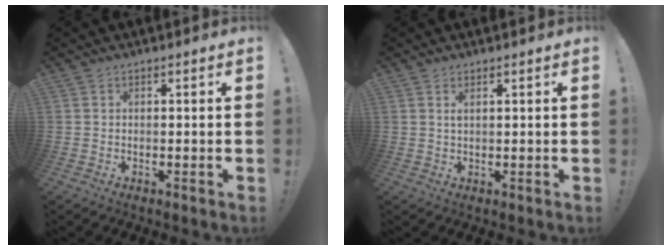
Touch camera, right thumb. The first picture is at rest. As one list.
[{"total": 1.2, "force": [0.7, 0.1, 1.0], "torque": [-0.018, 0.000, 0.012]}]